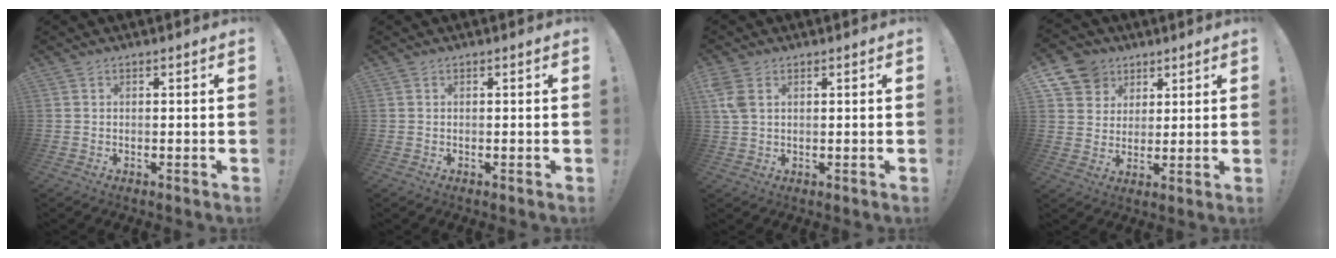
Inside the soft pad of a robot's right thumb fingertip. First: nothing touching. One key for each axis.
{"total": 0.0}
{"total": 4.7, "fx": 2.0, "fy": 2.8, "fz": 3.3, "tx": -0.072, "ty": -0.002, "tz": 0.040}
{"total": 9.5, "fx": 5.3, "fy": 7.7, "fz": 2.0, "tx": -0.030, "ty": -0.036, "tz": 0.105}